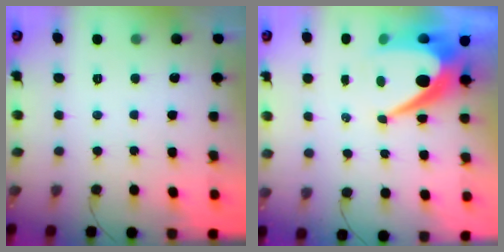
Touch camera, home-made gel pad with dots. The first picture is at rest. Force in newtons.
{"total": 10.6, "press": 10.6, "slide": 0.8}